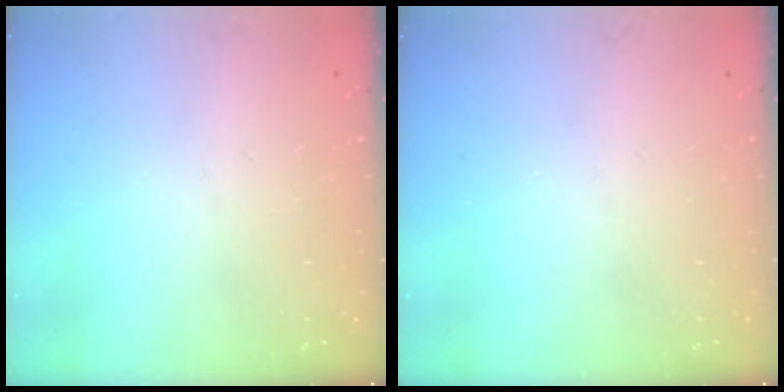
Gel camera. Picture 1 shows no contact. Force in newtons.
{"total": 0.0}